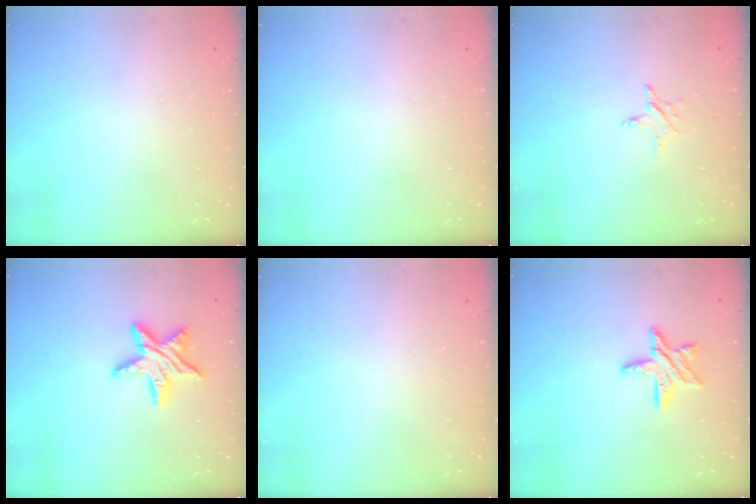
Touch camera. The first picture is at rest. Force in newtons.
{"total": 0.0}
{"total": 2.9, "press": 2.9, "slide": 0.2}
{"total": 12.2, "press": 12.2, "slide": 0.6}
{"total": 0.0}
{"total": 10.0, "press": 9.9, "slide": 0.9}